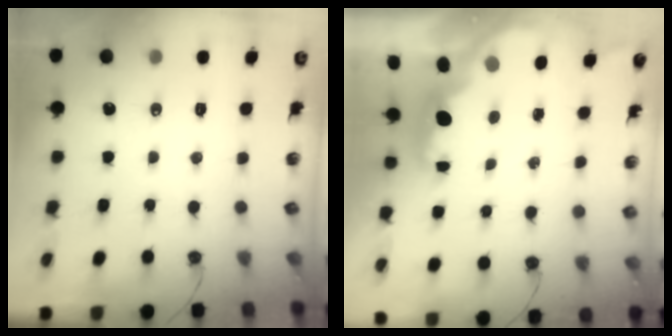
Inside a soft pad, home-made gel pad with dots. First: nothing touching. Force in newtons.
{"total": 1.5, "press": 1.3, "slide": 0.7}